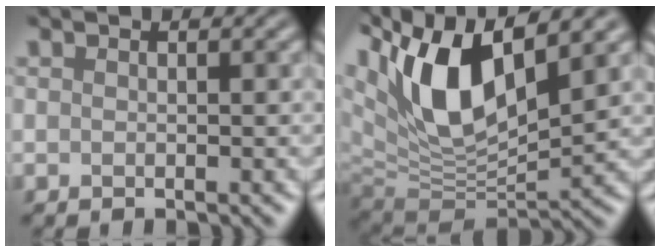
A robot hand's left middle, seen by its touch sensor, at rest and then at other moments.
{"total": 12.6, "force": [5.1, 5.8, 10.0], "torque": [-0.198, 0.008, 0.092]}